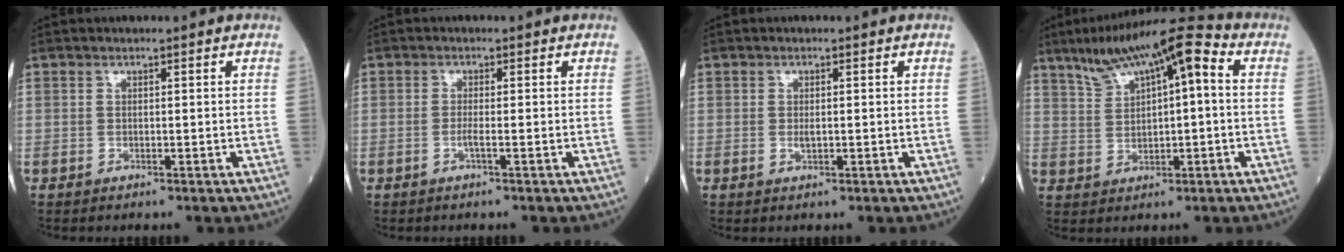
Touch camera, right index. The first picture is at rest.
{"total": 1.1, "force": [-0.4, 0.0, 1.1], "torque": [-0.026, -0.001, -0.009]}
{"total": 1.2, "force": [0.0, 0.4, 1.2], "torque": [-0.027, -0.005, 0.003]}
{"total": 11.8, "force": [5.4, 3.4, 10.0], "torque": [-0.169, 0.033, 0.090]}